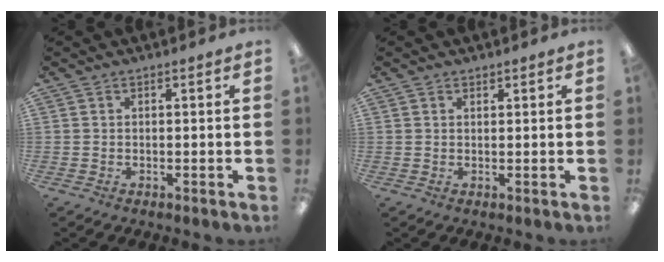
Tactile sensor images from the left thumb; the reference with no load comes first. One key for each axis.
{"total": 0.8, "fx": 0.7, "fy": 0.4, "fz": 0.1, "tx": -0.003, "ty": 0.000, "tz": 0.014}